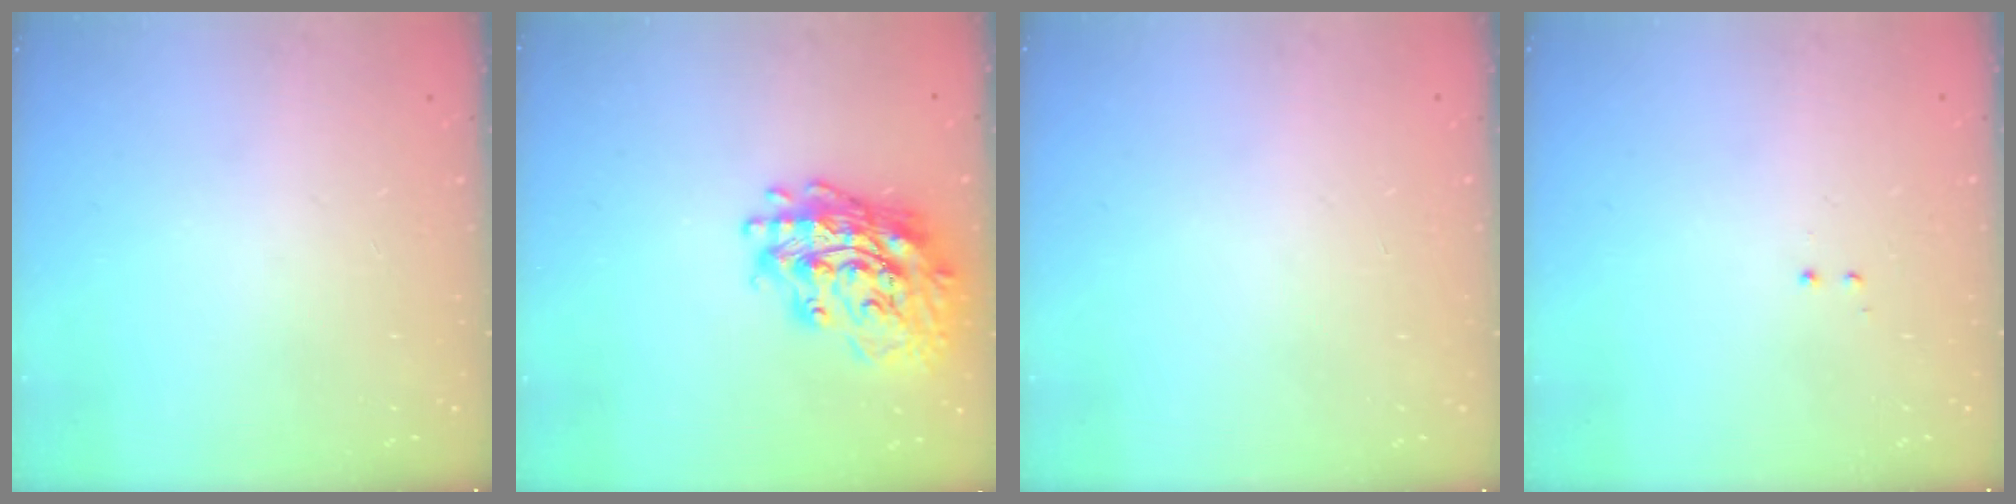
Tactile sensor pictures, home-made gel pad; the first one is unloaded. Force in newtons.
{"total": 19.4, "press": 19.2, "slide": 3.0}
{"total": 0.0}
{"total": 0.5, "press": 0.5, "slide": 0.3}